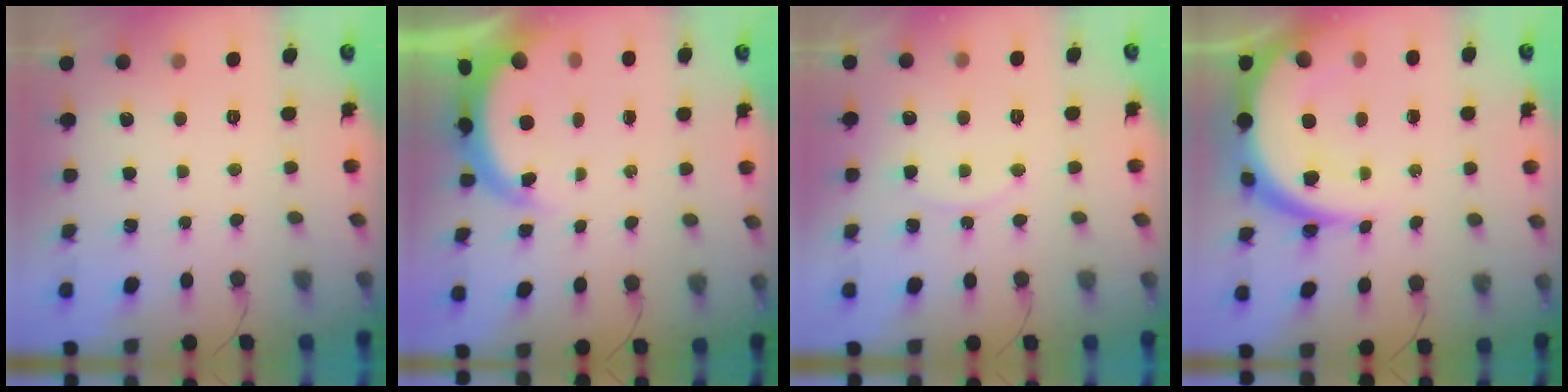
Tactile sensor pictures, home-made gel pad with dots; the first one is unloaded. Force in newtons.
{"total": 4.0, "press": 3.9, "slide": 0.6}
{"total": 5.4, "press": 5.4, "slide": 0.4}
{"total": 15.7, "press": 15.7, "slide": 1.2}